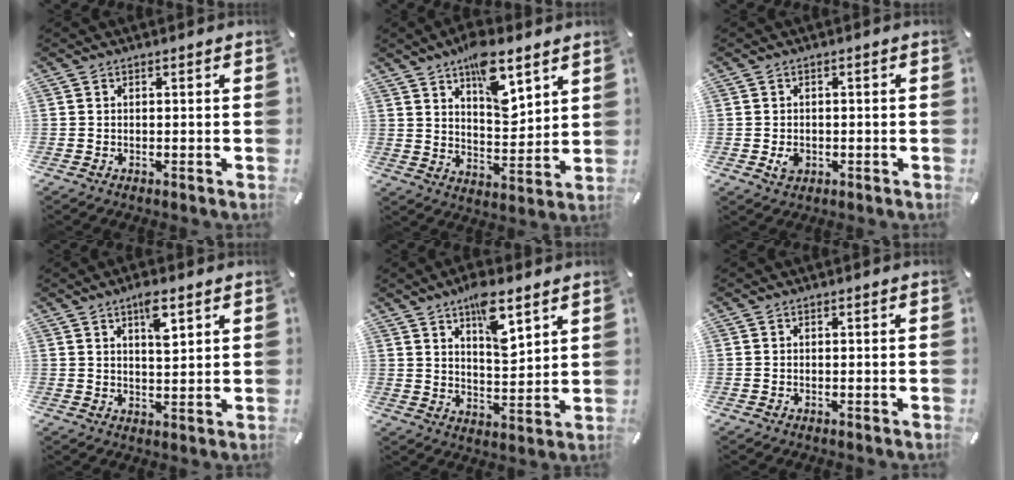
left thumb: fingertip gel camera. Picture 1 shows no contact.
{"total": 12.2, "force": [7.8, 5.6, 7.5], "torque": [-0.096, -0.050, 0.133]}
{"total": 3.1, "force": [-0.7, 2.4, 1.8], "torque": [-0.028, -0.002, -0.014]}
{"total": 5.9, "force": [3.3, 2.0, 4.4], "torque": [-0.064, -0.013, 0.050]}
{"total": 10.0, "force": [6.7, 3.8, 6.4], "torque": [-0.095, -0.037, 0.112]}
{"total": 0.0}